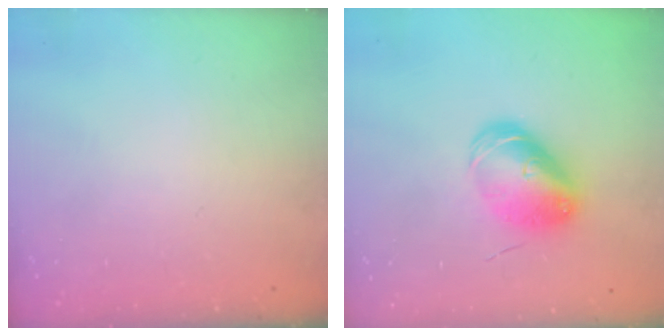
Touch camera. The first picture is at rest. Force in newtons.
{"total": 9.5, "press": 9.5, "slide": 1.2}